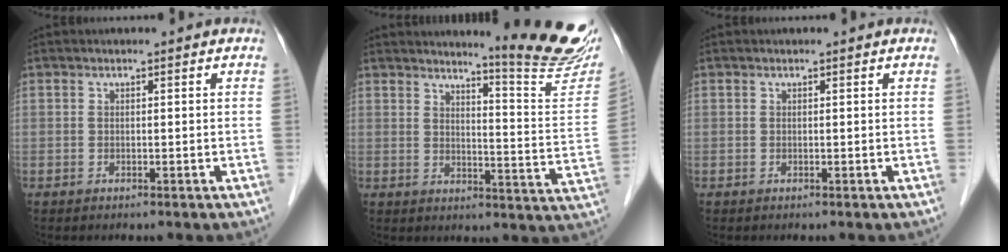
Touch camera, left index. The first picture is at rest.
{"total": 15.1, "force": [13.5, -0.8, 6.6], "torque": [-0.084, -0.094, 0.156]}
{"total": 0.0}